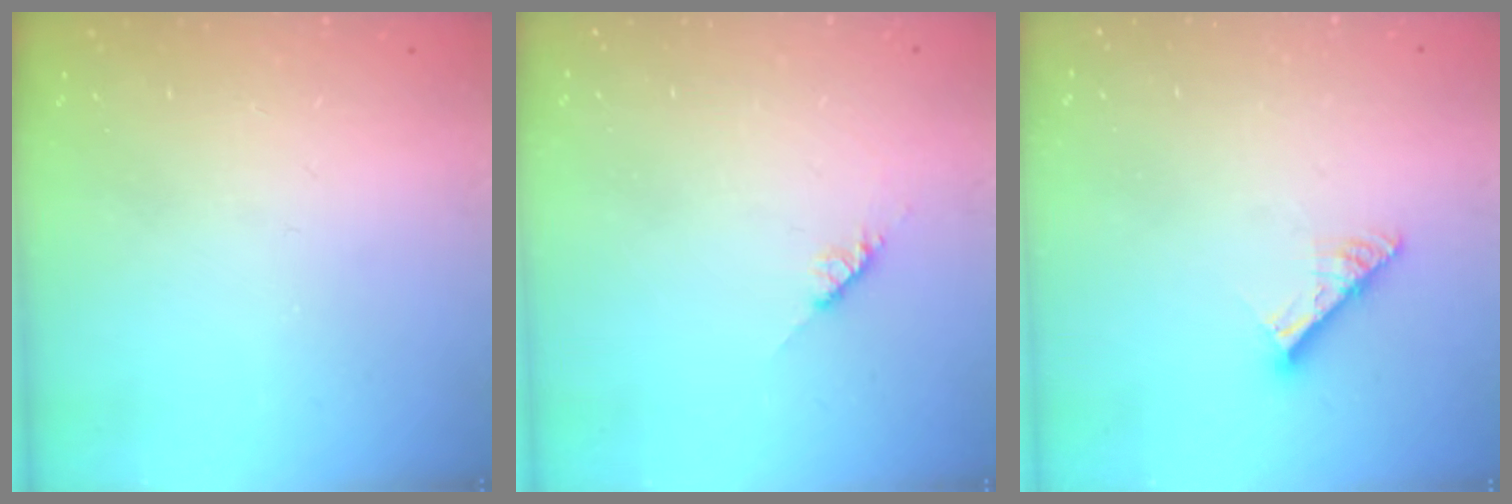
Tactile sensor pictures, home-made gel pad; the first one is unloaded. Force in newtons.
{"total": 3.9, "press": 3.8, "slide": 0.6}
{"total": 8.5, "press": 8.4, "slide": 0.8}